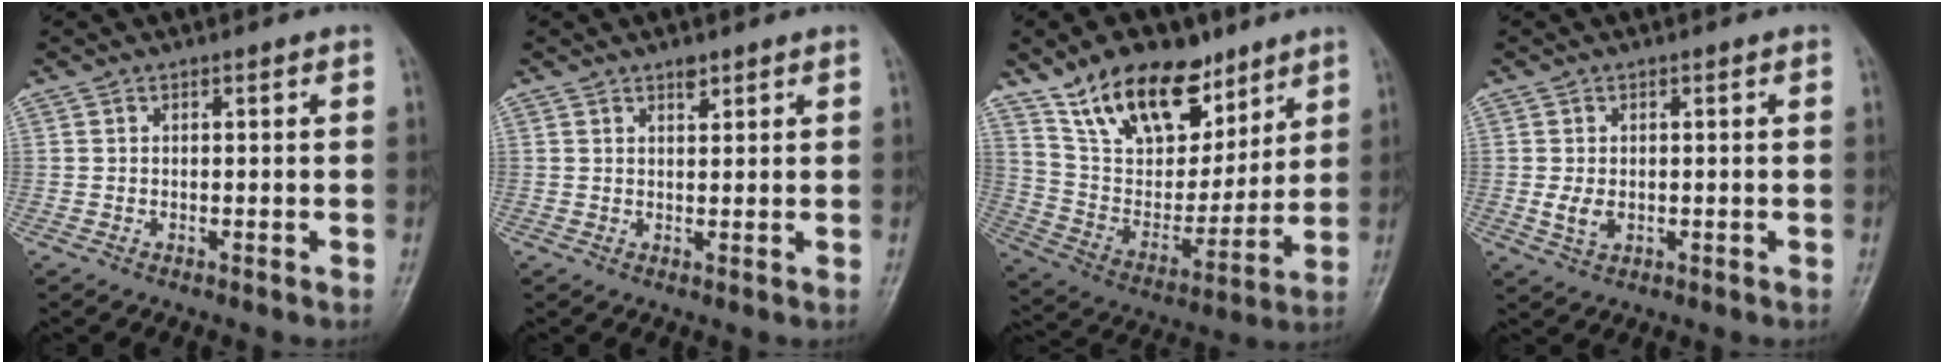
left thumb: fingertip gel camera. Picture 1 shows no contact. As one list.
[{"total": 1.7, "force": [1.3, 0.7, 1.0], "torque": [-0.009, -0.007, 0.020]}, {"total": 20.4, "force": [12.9, 11.3, 11.0], "torque": [-0.136, -0.052, 0.236]}, {"total": 3.4, "force": [-0.2, 2.2, 2.6], "torque": [-0.049, -0.004, -0.001]}]